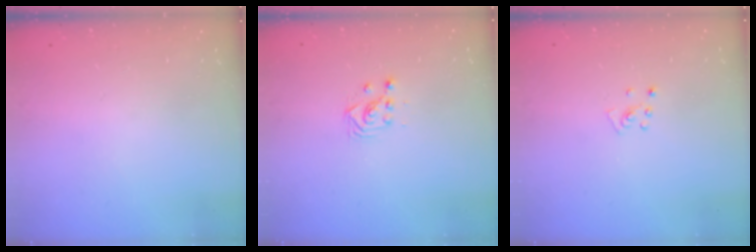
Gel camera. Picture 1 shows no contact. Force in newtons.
{"total": 3.0, "press": 3.0, "slide": 0.1}
{"total": 3.9, "press": 3.9, "slide": 0.4}